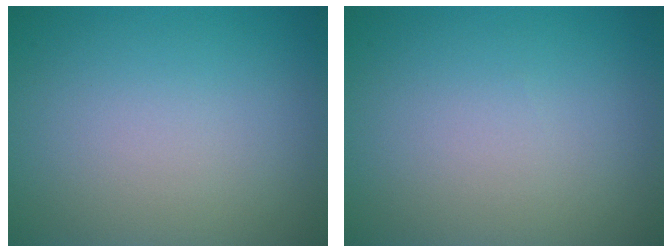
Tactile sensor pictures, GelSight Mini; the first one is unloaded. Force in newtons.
{"total": 0.0}